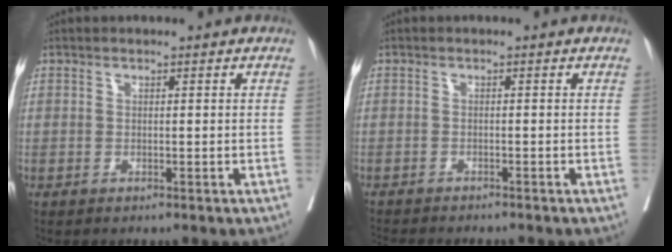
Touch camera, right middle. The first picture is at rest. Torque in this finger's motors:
{"motor_torque": [0.97, -1.16, 0.17, 0.03]}